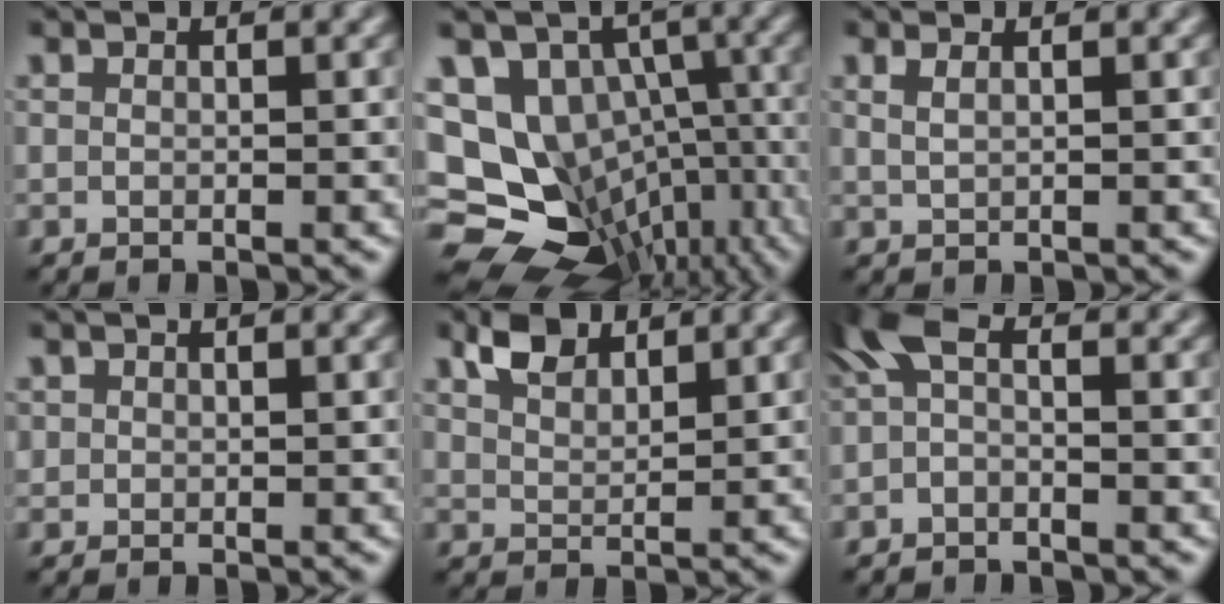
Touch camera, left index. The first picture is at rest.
{"total": 14.7, "force": [-5.2, 11.9, 6.9], "torque": [-0.127, -0.003, -0.049]}
{"total": 1.8, "force": [1.1, 0.8, 1.2], "torque": [-0.013, -0.006, 0.007]}
{"total": 0.7, "force": [0.3, 0.6, 0.1], "torque": [0.003, -0.001, 0.008]}
{"total": 3.0, "force": [2.3, 1.4, 1.4], "torque": [-0.033, 0.005, 0.047]}
{"total": 2.6, "force": [-0.2, 1.1, 2.3], "torque": [-0.050, 0.007, -0.014]}